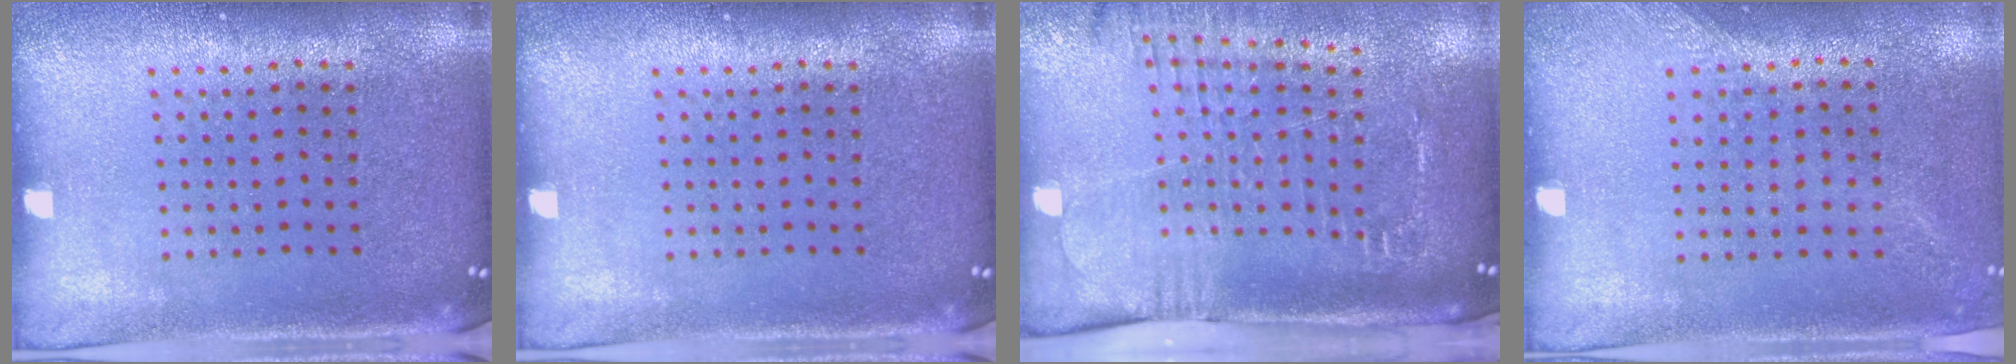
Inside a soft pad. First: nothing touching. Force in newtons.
{"total": 0.0}
{"total": 2.6, "press": 2.1, "slide": 1.6}
{"total": 1.4, "press": 1.0, "slide": 0.9}